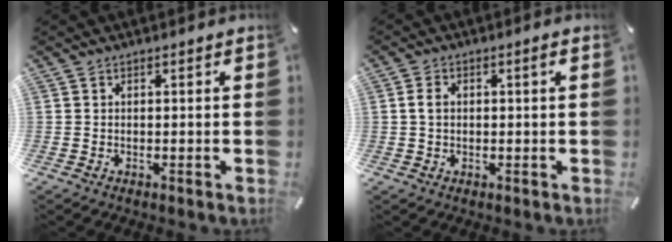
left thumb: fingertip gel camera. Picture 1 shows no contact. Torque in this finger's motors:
{"motor_torque": [0.62, 0.60, 0.11, -0.10, 0.05]}